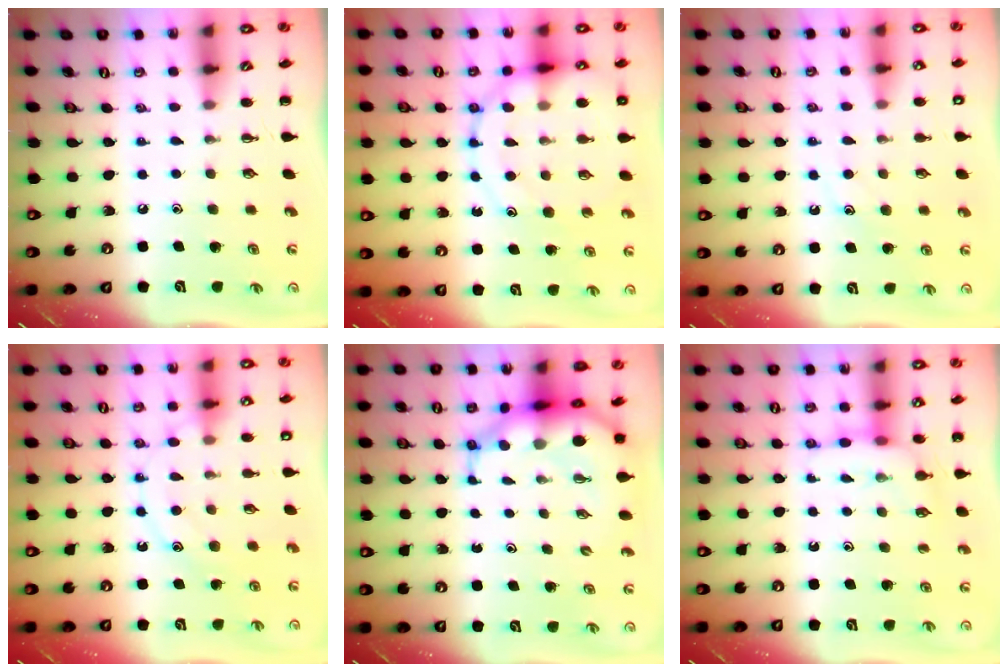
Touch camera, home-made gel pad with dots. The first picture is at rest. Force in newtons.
{"total": 16.1, "press": 15.9, "slide": 2.6}
{"total": 9.7, "press": 9.6, "slide": 1.2}
{"total": 11.9, "press": 11.8, "slide": 0.6}
{"total": 8.9, "press": 8.5, "slide": 2.7}
{"total": 8.3, "press": 8.3, "slide": 0.7}